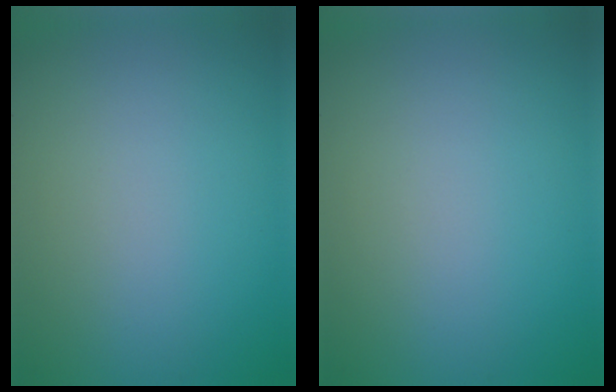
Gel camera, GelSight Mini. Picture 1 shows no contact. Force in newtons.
{"total": 0.0}